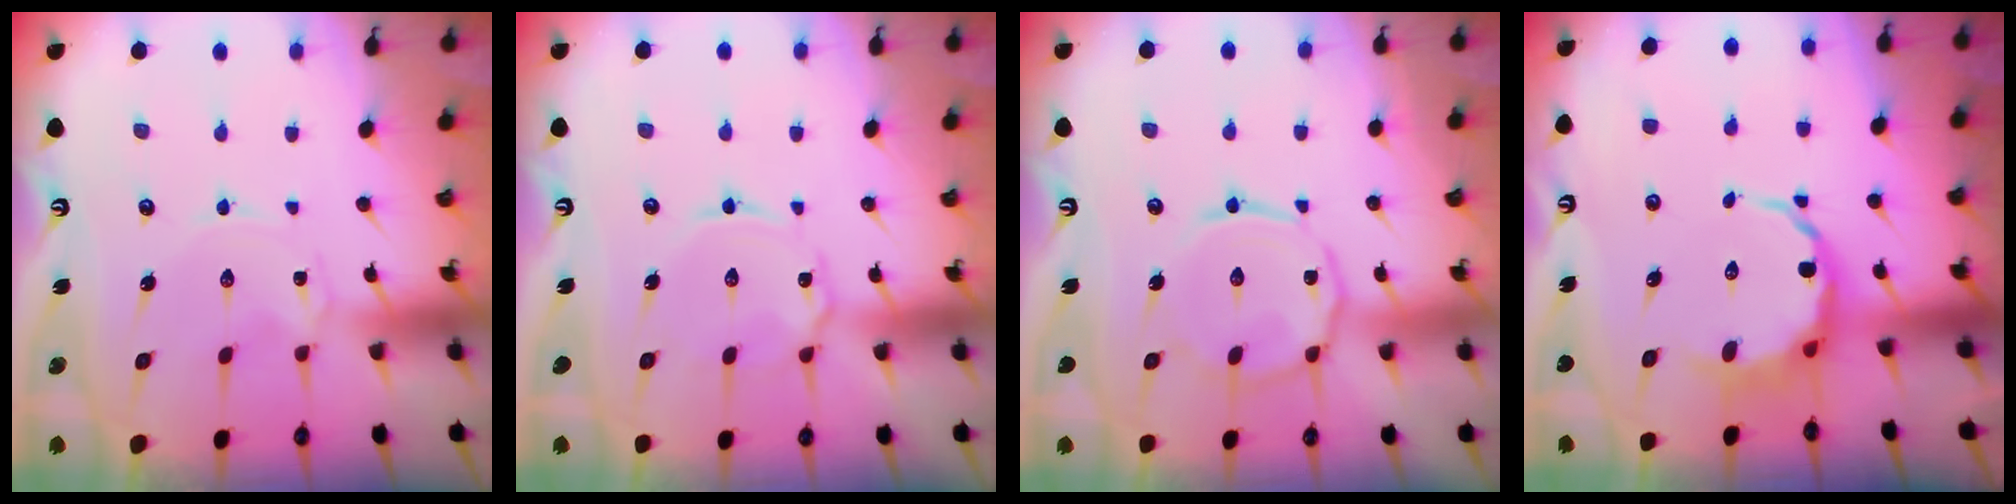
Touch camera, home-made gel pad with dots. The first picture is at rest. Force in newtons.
{"total": 5.6, "press": 5.6, "slide": 0.2}
{"total": 9.5, "press": 9.5, "slide": 0.7}
{"total": 8.4, "press": 8.0, "slide": 2.5}